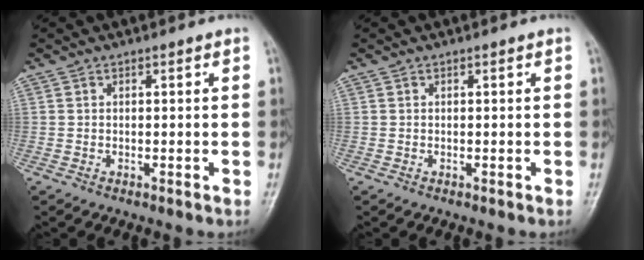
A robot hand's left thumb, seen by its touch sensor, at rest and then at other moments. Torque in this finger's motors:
{"motor_torque": [0.01, 0.01, 0.01, -0.01, 0.00]}